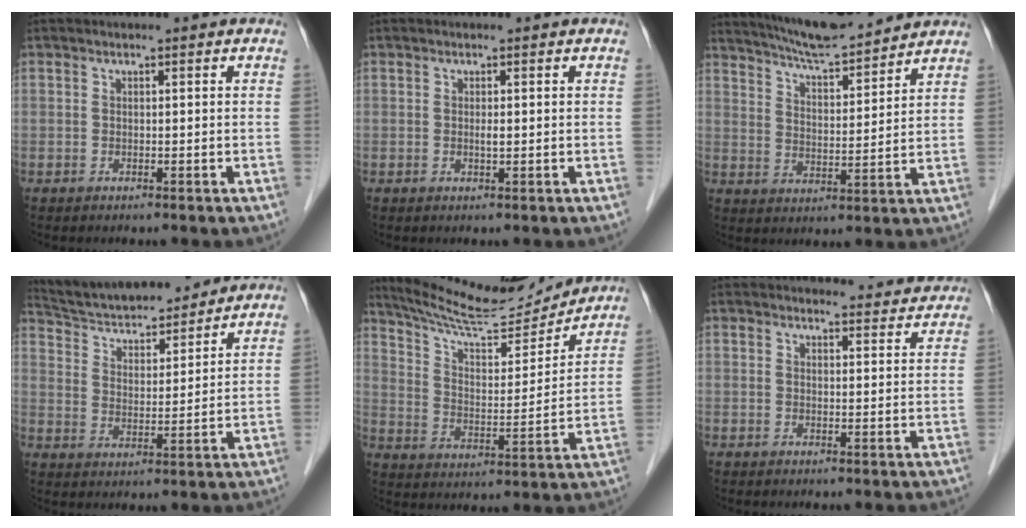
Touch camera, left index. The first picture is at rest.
{"total": 0.7, "force": [0.0, 0.1, 0.7], "torque": [-0.015, -0.003, 0.001]}
{"total": 12.1, "force": [11.3, 1.0, 4.4], "torque": [-0.079, 0.012, 0.183]}
{"total": 15.9, "force": [14.7, 3.1, 5.2], "torque": [-0.087, 0.017, 0.242]}
{"total": 16.1, "force": [15.4, 1.5, 4.5], "torque": [-0.084, -0.006, 0.245]}
{"total": 7.7, "force": [7.6, 1.3, 0.5], "torque": [0.009, -0.003, 0.072]}